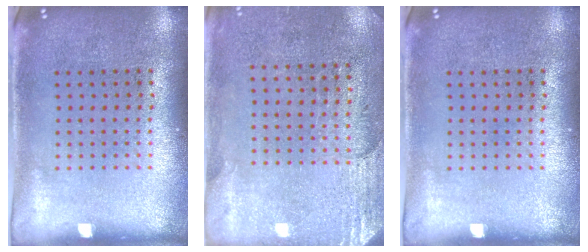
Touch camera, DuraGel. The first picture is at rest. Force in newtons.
{"total": 2.8, "press": 2.4, "slide": 1.4}
{"total": 0.0}